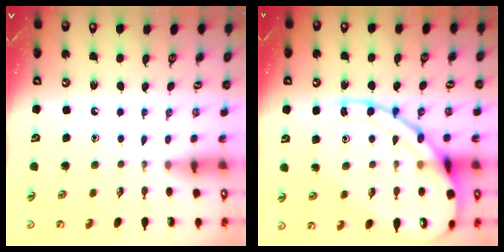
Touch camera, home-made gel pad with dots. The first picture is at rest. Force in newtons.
{"total": 19.1, "press": 19.0, "slide": 1.7}